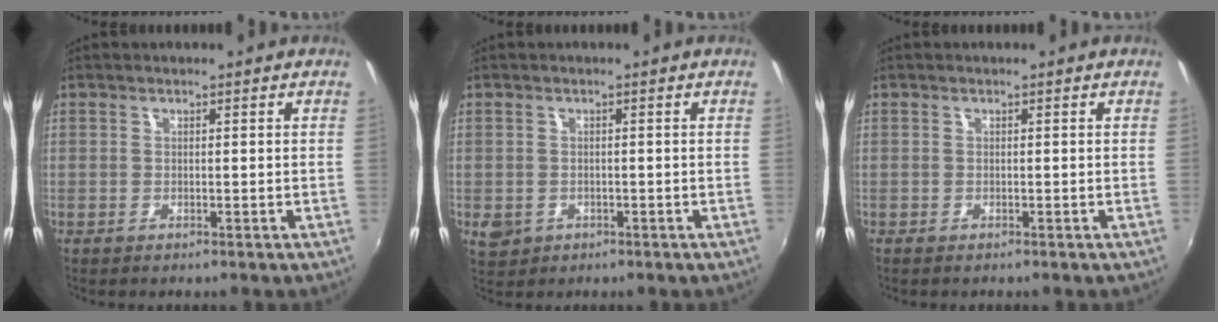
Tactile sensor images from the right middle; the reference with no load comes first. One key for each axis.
{"total": 3.3, "fx": -0.9, "fy": 2.9, "fz": 1.4, "tx": -0.028, "ty": -0.005, "tz": -0.010}
{"total": 0.0}